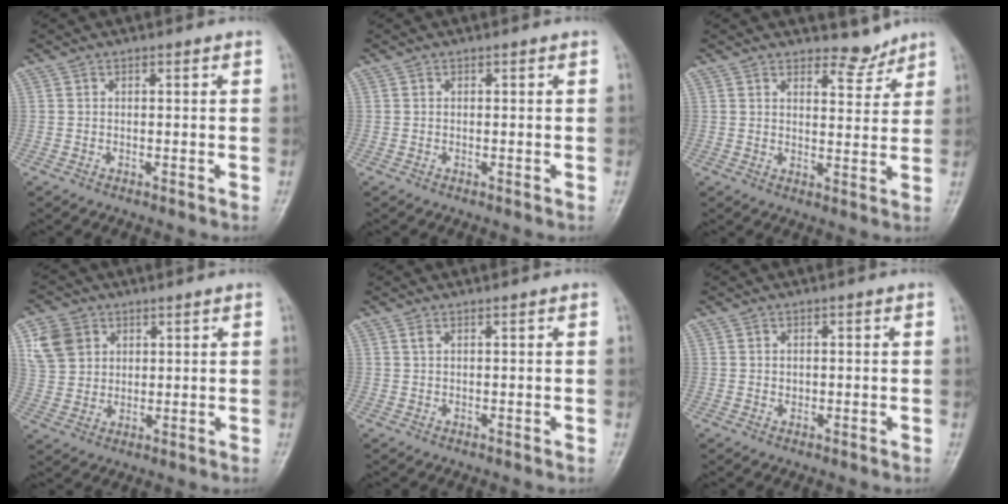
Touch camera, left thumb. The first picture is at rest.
{"total": 0.0}
{"total": 4.3, "force": [3.9, 1.7, 0.6], "torque": [0.011, -0.035, 0.060]}
{"total": 7.4, "force": [3.2, 5.8, 3.2], "torque": [-0.041, -0.007, 0.065]}
{"total": 0.7, "force": [0.5, 0.1, 0.5], "torque": [-0.012, 0.002, 0.011]}
{"total": 0.7, "force": [0.0, 0.7, 0.3], "torque": [0.001, 0.003, -0.001]}